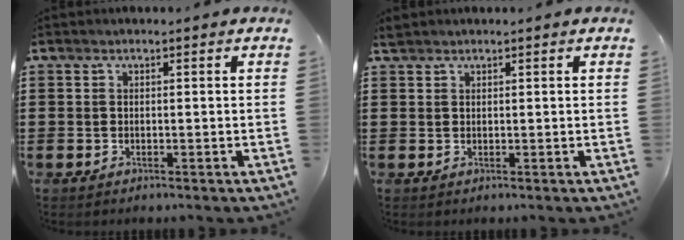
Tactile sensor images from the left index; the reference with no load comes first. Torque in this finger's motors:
{"motor_torque": [-0.74, 1.40, 0.22, 0.04]}